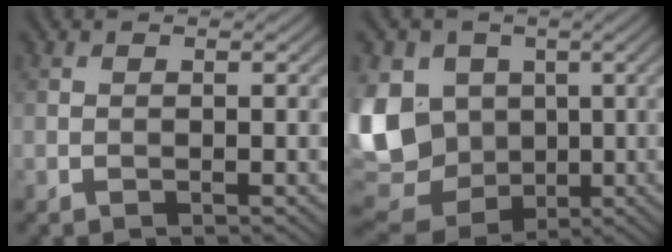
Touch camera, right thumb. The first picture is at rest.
{"total": 15.7, "force": [0.0, 12.9, 8.9], "torque": [-0.246, -0.010, 0.004]}